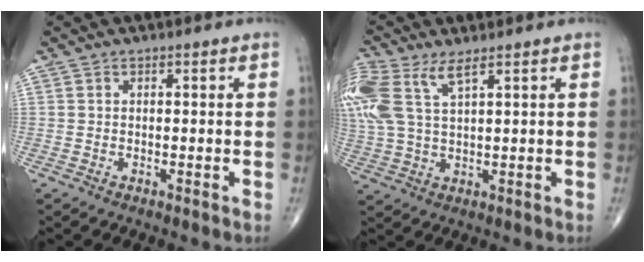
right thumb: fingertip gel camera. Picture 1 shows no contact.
{"total": 12.2, "force": [5.7, 4.9, 9.6], "torque": [-0.258, 0.004, 0.118]}